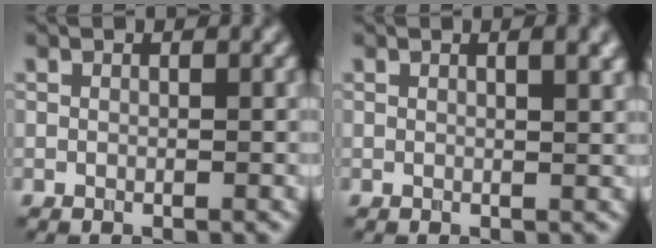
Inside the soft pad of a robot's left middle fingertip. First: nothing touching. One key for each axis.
{"total": 3.0, "fx": 1.2, "fy": 1.0, "fz": 2.5, "tx": -0.019, "ty": 0.004, "tz": 0.013}